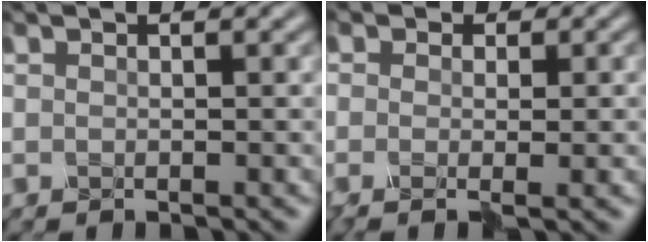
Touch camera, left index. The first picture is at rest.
{"total": 1.7, "force": [-0.6, 0.8, 1.3], "torque": [-0.018, 0.000, -0.012]}